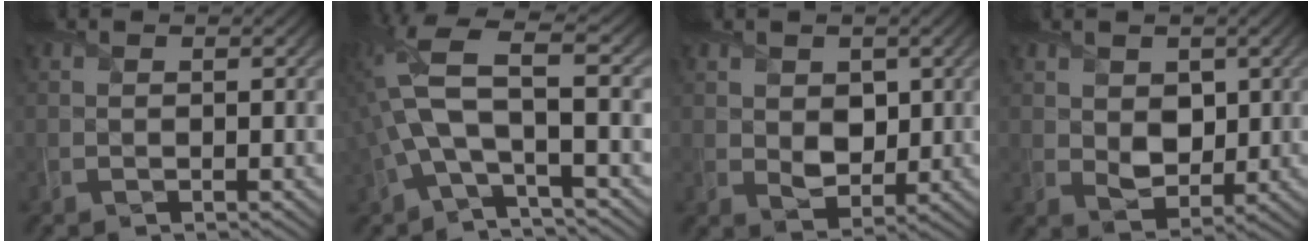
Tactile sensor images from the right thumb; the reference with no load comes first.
{"total": 9.2, "force": [-1.4, 3.1, 8.6], "torque": [-0.193, 0.013, -0.047]}
{"total": 3.3, "force": [0.6, 2.3, 2.2], "torque": [-0.056, -0.012, 0.009]}
{"total": 3.7, "force": [0.8, 2.6, 2.5], "torque": [-0.063, -0.012, 0.012]}